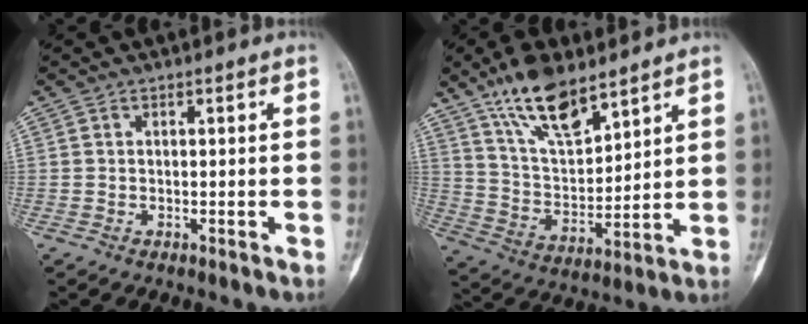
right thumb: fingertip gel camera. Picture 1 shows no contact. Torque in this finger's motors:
{"motor_torque": [-0.77, 4.03, 0.82, 1.26, 0.33]}